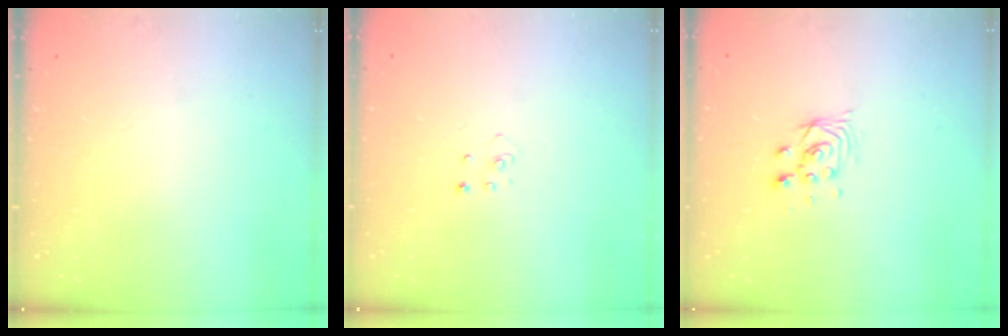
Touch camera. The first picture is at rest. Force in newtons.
{"total": 2.2, "press": 2.2, "slide": 0.2}
{"total": 5.0, "press": 5.0, "slide": 0.3}